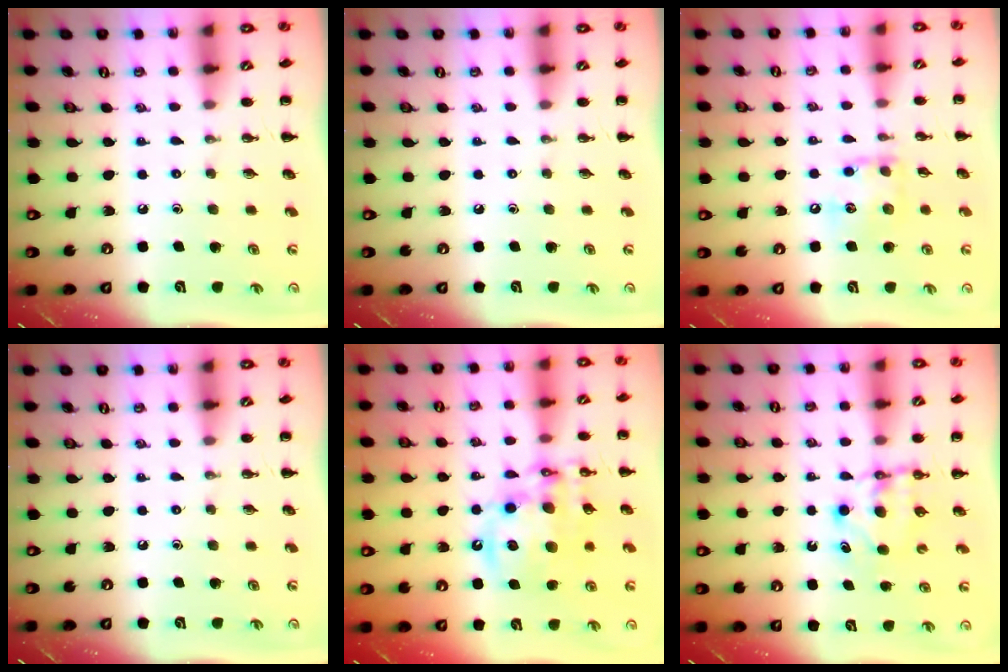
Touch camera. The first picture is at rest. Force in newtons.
{"total": 0.0}
{"total": 11.1, "press": 11.0, "slide": 1.2}
{"total": 0.0}
{"total": 14.9, "press": 14.5, "slide": 3.2}
{"total": 5.6, "press": 5.6, "slide": 0.6}